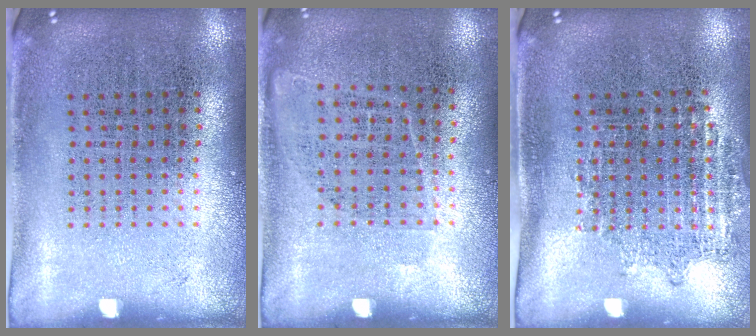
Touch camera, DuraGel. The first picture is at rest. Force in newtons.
{"total": 0.9, "press": 0.7, "slide": 0.6}
{"total": 1.0, "press": 0.9, "slide": 0.4}